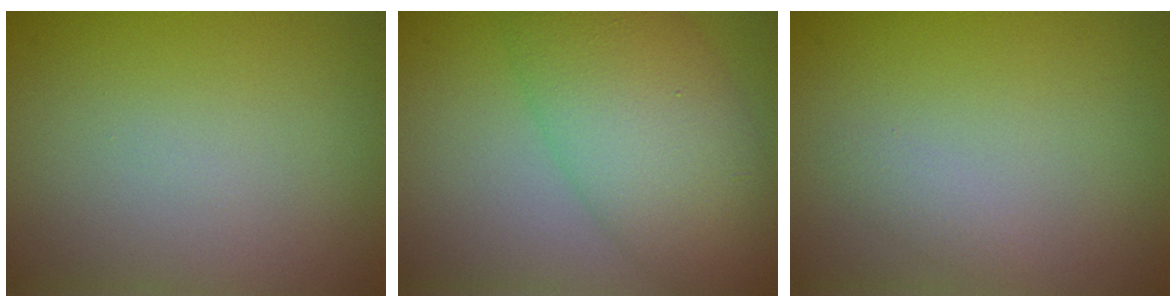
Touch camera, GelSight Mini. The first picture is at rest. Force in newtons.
{"total": 9.3, "press": 9.3, "slide": 0.2}
{"total": 0.9, "press": 0.9, "slide": 0.1}